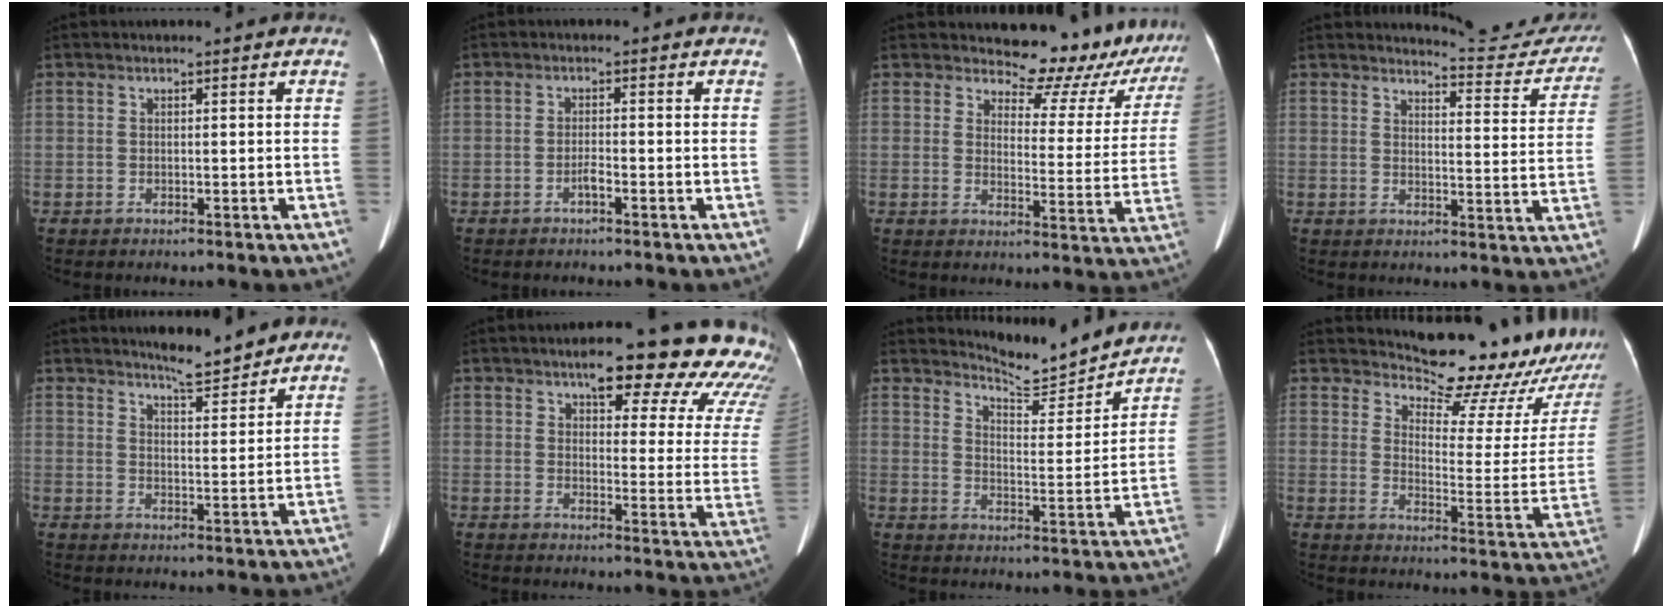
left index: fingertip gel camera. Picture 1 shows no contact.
{"total": 0.9, "force": [-0.6, 0.1, 0.7], "torque": [-0.016, 0.001, -0.011]}
{"total": 15.4, "force": [14.5, 4.4, 2.9], "torque": [-0.010, -0.064, 0.143]}
{"total": 11.2, "force": [11.1, 1.3, 0.1], "torque": [0.015, -0.056, 0.115]}
{"total": 6.4, "force": [5.7, 1.1, 2.7], "torque": [-0.042, 0.000, 0.085]}
{"total": 21.5, "force": [17.8, 5.0, 11.1], "torque": [-0.112, -0.043, 0.188]}
{"total": 10.1, "force": [10.0, 0.0, 1.1], "torque": [-0.029, -0.018, 0.144]}
{"total": 17.7, "force": [16.5, 3.2, 5.8], "torque": [-0.065, -0.087, 0.187]}